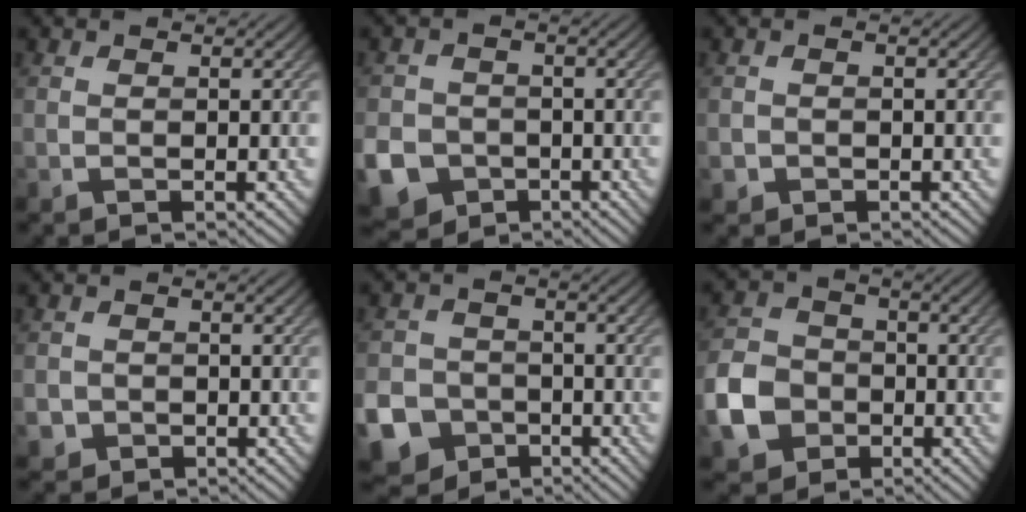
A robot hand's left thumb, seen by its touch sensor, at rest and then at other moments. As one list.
[{"total": 8.3, "force": [-3.6, 7.0, 2.8], "torque": [-0.085, -0.038, -0.084]}, {"total": 1.4, "force": [-0.6, 1.2, 0.2], "torque": [0.001, -0.007, -0.014]}, {"total": 2.0, "force": [-0.8, 1.8, 0.3], "torque": [-0.002, -0.008, -0.016]}, {"total": 11.1, "force": [-5.4, 9.1, 3.1], "torque": [-0.096, -0.050, -0.111]}, {"total": 7.8, "force": [-2.9, 6.3, 3.5], "torque": [-0.094, -0.012, -0.072]}]